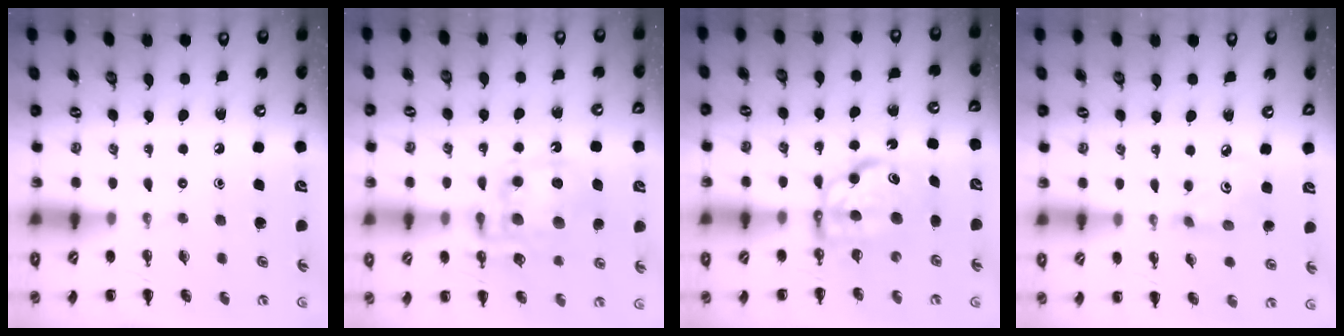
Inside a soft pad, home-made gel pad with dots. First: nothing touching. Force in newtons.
{"total": 14.6, "press": 14.3, "slide": 3.1}
{"total": 7.5, "press": 7.3, "slide": 1.4}
{"total": 4.2, "press": 4.1, "slide": 1.0}